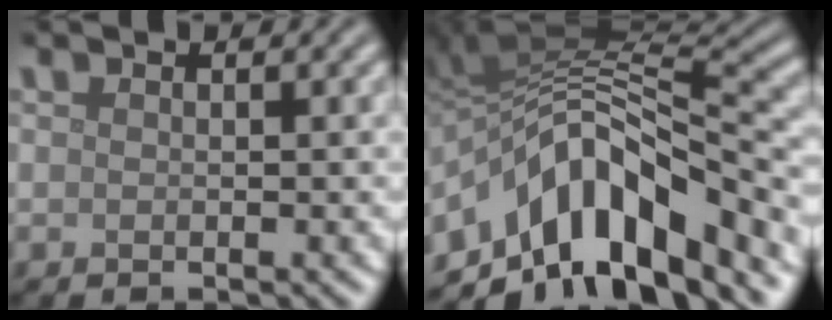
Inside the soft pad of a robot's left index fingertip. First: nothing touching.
{"total": 11.4, "force": [-5.6, 5.3, 8.4], "torque": [-0.122, 0.017, -0.102]}